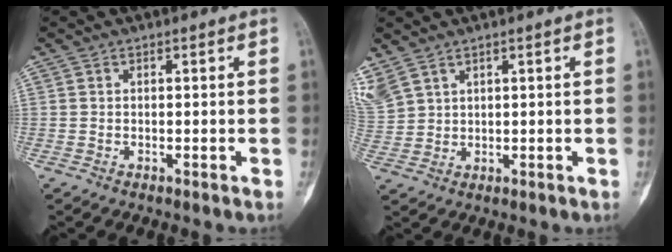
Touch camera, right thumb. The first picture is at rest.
{"total": 7.5, "force": [4.6, 4.7, 3.7], "torque": [-0.106, 0.001, 0.108]}